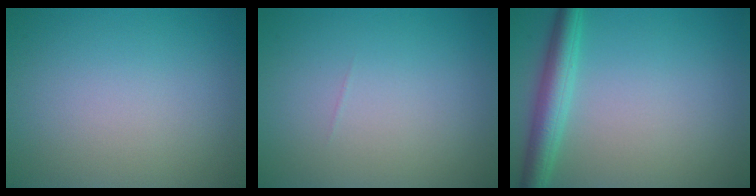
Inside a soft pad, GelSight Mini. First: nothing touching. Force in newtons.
{"total": 0.0}
{"total": 3.8, "press": 3.8, "slide": 0.1}